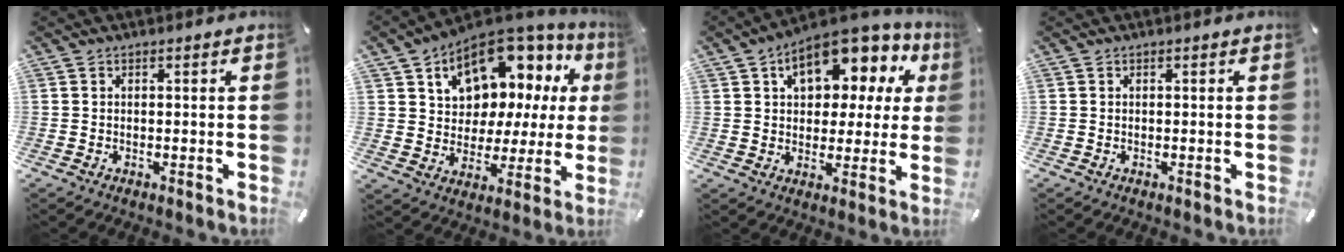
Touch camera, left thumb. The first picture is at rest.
{"total": 12.2, "force": [7.4, 8.3, 4.9], "torque": [-0.084, -0.065, 0.133]}
{"total": 13.4, "force": [6.5, 8.5, 8.0], "torque": [-0.120, -0.037, 0.113]}
{"total": 0.0}